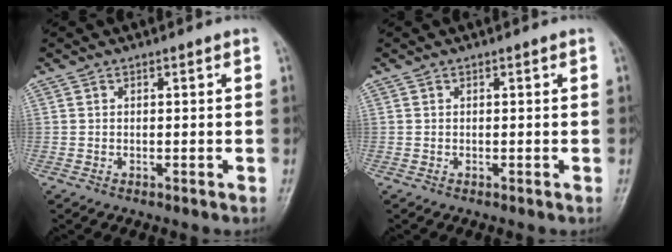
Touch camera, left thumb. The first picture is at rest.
{"total": 0.0}